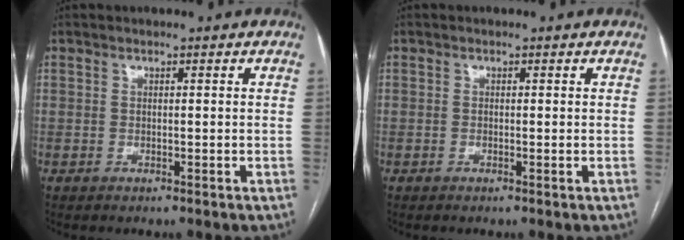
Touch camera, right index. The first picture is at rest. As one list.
[{"total": 0.0}]